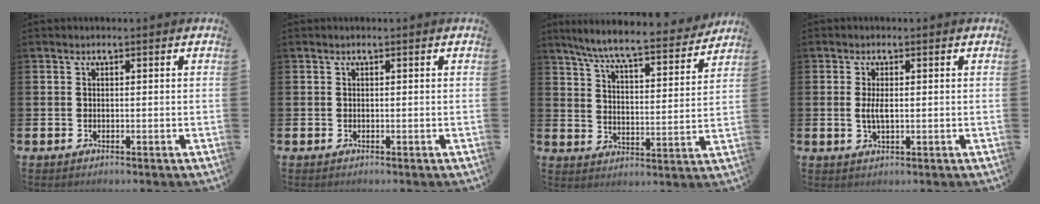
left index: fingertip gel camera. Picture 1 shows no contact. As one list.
[{"total": 0.0}, {"total": 7.8, "force": [7.1, 0.3, 3.1], "torque": [-0.080, -0.052, 0.119]}, {"total": 2.5, "force": [0.1, 1.0, 2.3], "torque": [-0.045, 0.004, 0.000]}]